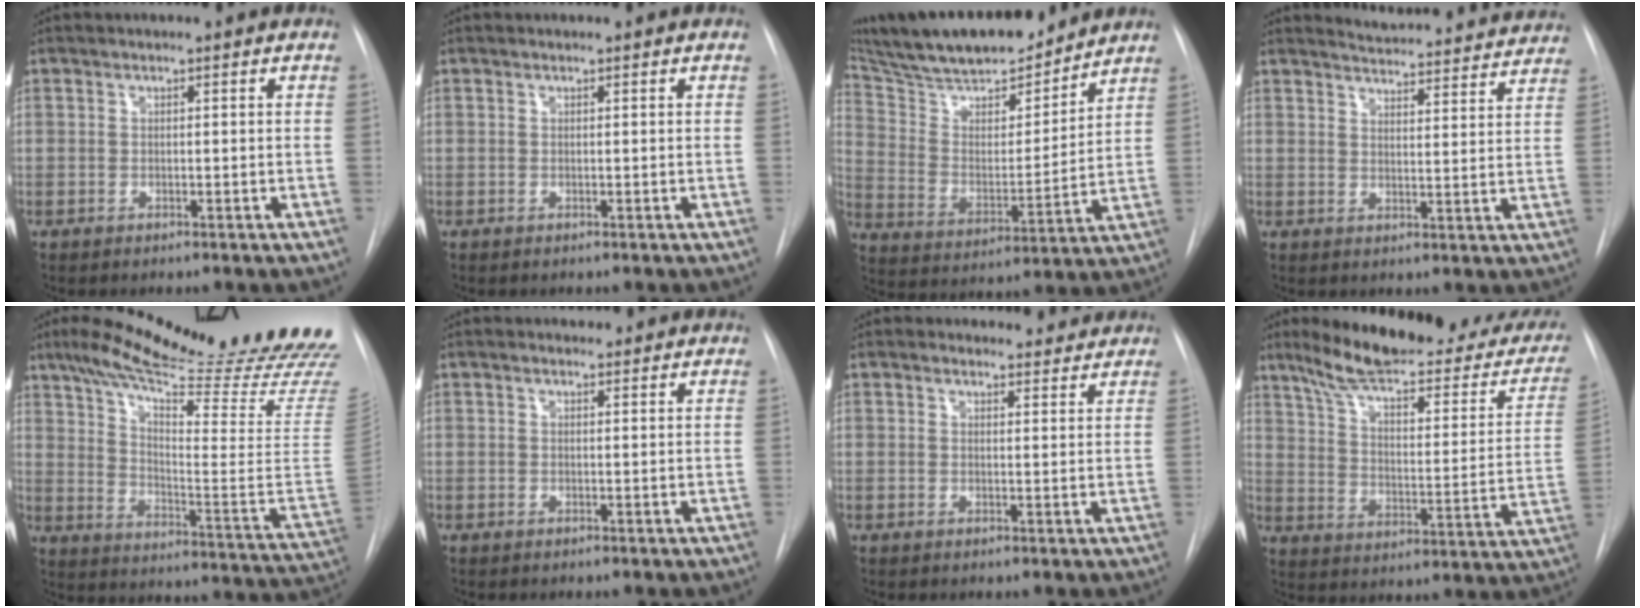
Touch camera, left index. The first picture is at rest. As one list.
[{"total": 0.0}, {"total": 22.1, "force": [19.3, 4.5, 9.8], "torque": [-0.173, 0.013, 0.312]}, {"total": 17.8, "force": [17.2, 2.4, 3.8], "torque": [-0.042, -0.034, 0.198]}, {"total": 33.0, "force": [27.0, 1.2, 18.9], "torque": [-0.235, -0.090, 0.359]}, {"total": 1.8, "force": [1.7, 0.6, 0.2], "torque": [-0.006, 0.010, 0.022]}, {"total": 3.7, "force": [3.5, 1.4, -0.2], "torque": [0.007, 0.000, 0.033]}, {"total": 26.8, "force": [22.1, 6.3, 13.9], "torque": [-0.188, -0.022, 0.289]}]